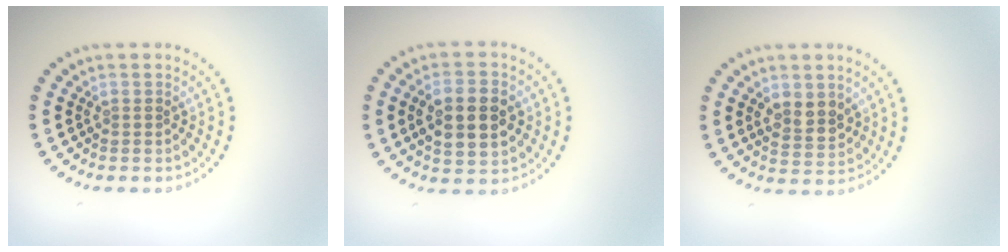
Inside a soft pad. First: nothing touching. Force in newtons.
{"total": 5.6, "press": 5.5, "slide": 0.4}
{"total": 2.6, "press": 2.5, "slide": 0.7}